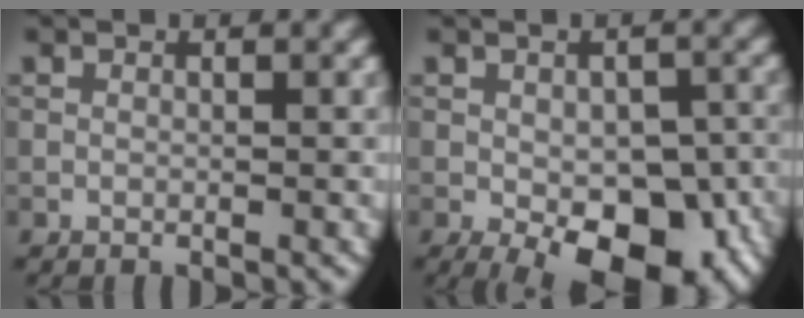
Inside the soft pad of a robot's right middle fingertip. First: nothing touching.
{"total": 10.0, "force": [-4.1, 4.9, 7.7], "torque": [-0.108, -0.019, -0.050]}